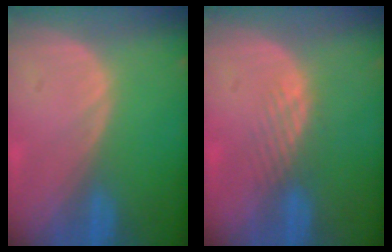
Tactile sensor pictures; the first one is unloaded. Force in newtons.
{"total": 2.9, "press": 2.3, "slide": 1.8}